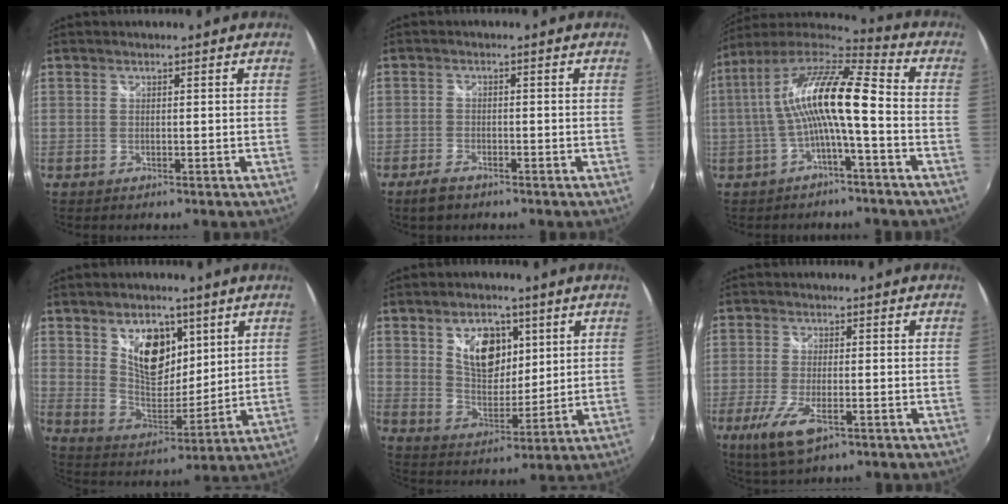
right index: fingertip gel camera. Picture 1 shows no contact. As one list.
[{"total": 3.6, "force": [-2.7, 1.6, 1.7], "torque": [-0.047, -0.002, -0.049]}, {"total": 13.7, "force": [-0.9, 1.9, 13.5], "torque": [-0.252, 0.018, -0.019]}, {"total": 12.3, "force": [5.8, 7.4, 7.9], "torque": [-0.128, 0.003, 0.111]}, {"total": 10.6, "force": [4.4, 6.7, 7.0], "torque": [-0.113, 0.008, 0.083]}, {"total": 8.7, "force": [-4.2, 2.9, 7.0], "torque": [-0.155, -0.027, -0.074]}]